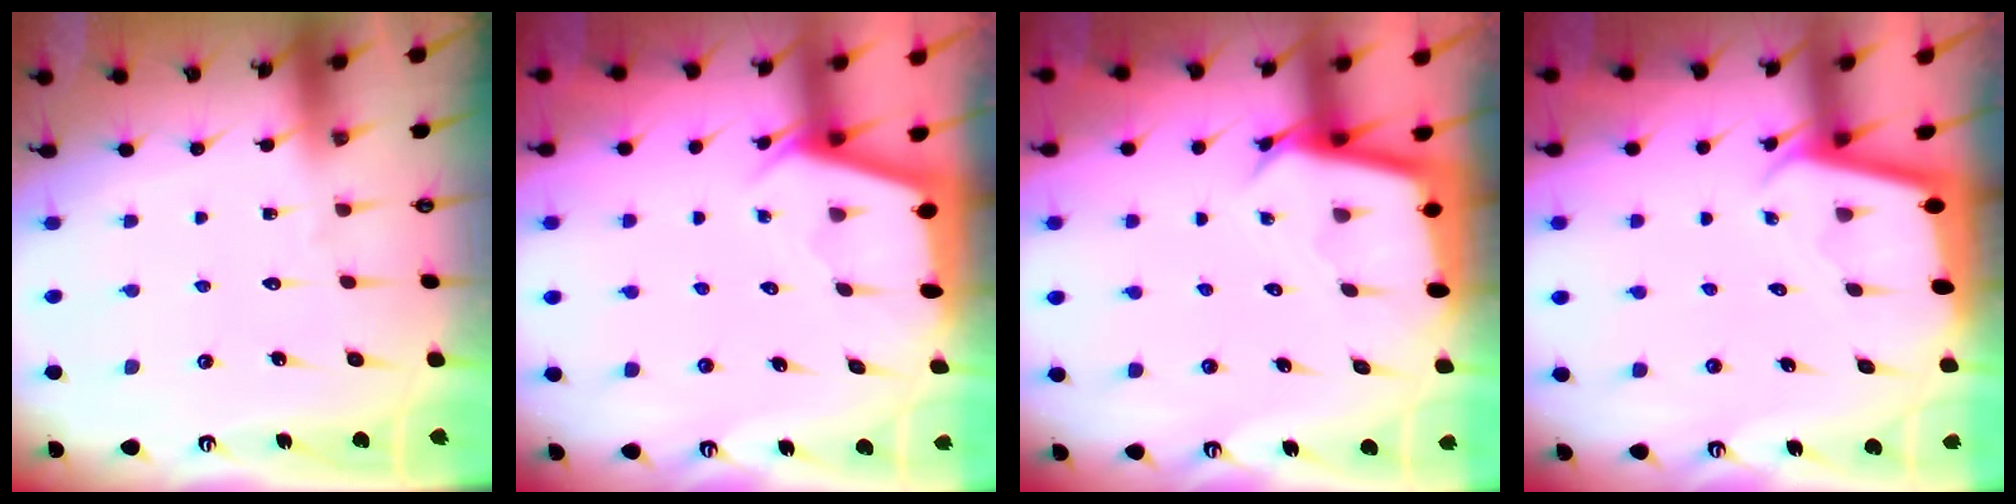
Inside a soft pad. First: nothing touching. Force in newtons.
{"total": 2.2, "press": 2.2, "slide": 0.3}
{"total": 2.8, "press": 2.8, "slide": 0.2}
{"total": 1.9, "press": 1.9, "slide": 0.1}